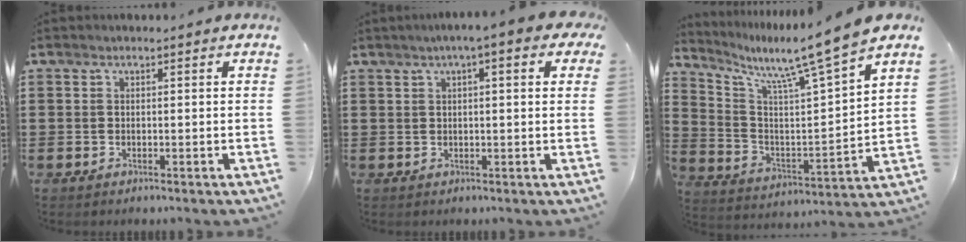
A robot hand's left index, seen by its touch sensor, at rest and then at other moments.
{"total": 4.0, "force": [1.8, 0.3, 3.6], "torque": [-0.072, 0.005, 0.028]}
{"total": 8.7, "force": [7.6, -1.0, 4.3], "torque": [-0.109, -0.070, 0.114]}